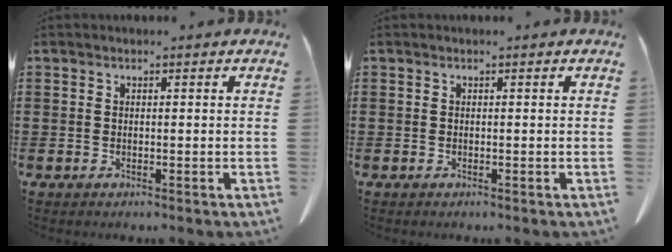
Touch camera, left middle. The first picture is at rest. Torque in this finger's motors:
{"motor_torque": [0.40, -0.64, 0.00, 0.02]}